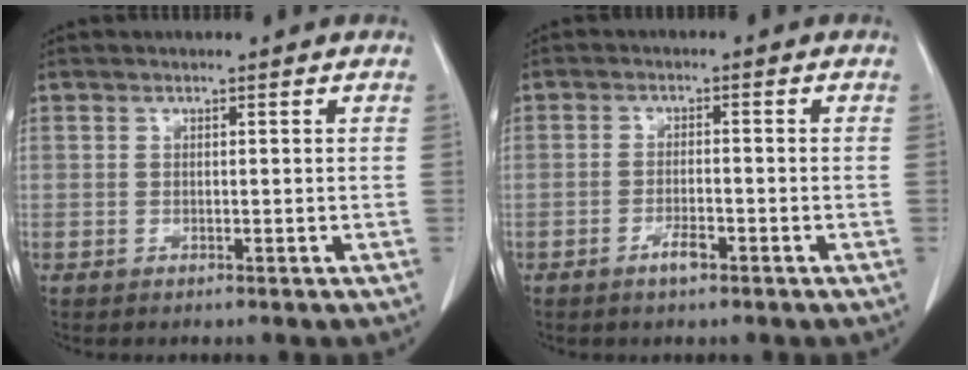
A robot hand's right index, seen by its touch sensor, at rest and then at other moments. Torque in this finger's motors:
{"motor_torque": [0.41, -0.15, 0.18, 0.04]}